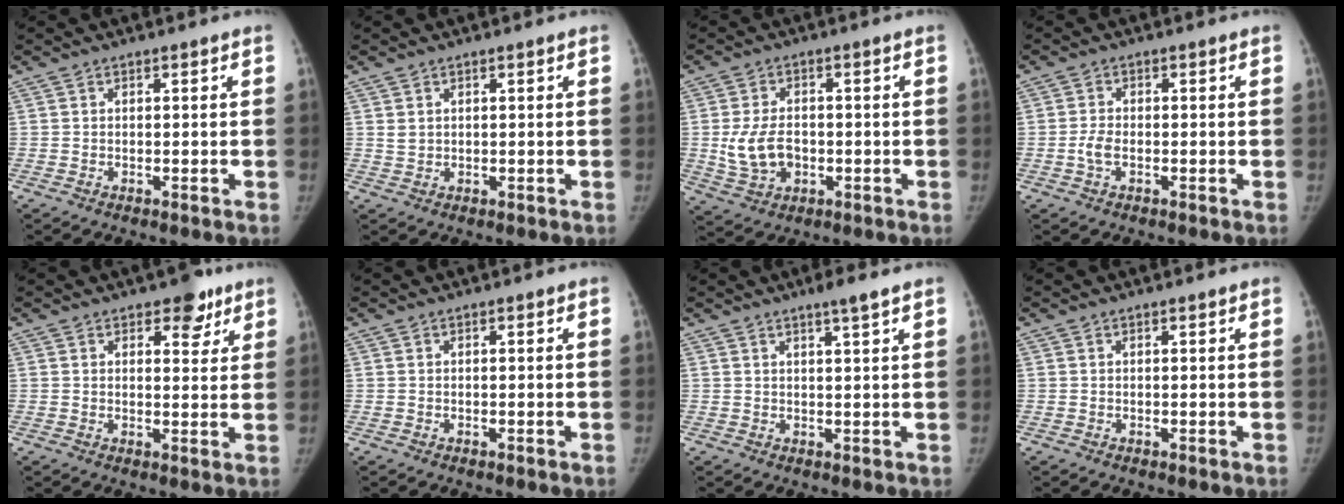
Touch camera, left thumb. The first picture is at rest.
{"total": 1.2, "force": [0.6, 0.9, 0.6], "torque": [-0.005, -0.005, 0.015]}
{"total": 7.9, "force": [-0.9, 5.5, 5.6], "torque": [-0.099, 0.005, -0.008]}
{"total": 2.6, "force": [-0.7, 1.5, 2.0], "torque": [-0.044, 0.007, -0.015]}
{"total": 5.5, "force": [3.6, 3.0, 3.0], "torque": [-0.009, -0.018, 0.047]}
{"total": 0.0}
{"total": 3.3, "force": [2.2, -0.2, 2.4], "torque": [-0.044, -0.012, 0.039]}
{"total": 0.0}